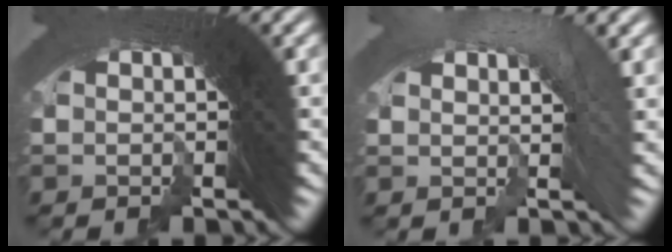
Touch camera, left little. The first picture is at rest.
{"total": 1.7, "force": [-1.6, 0.6, 0.1], "torque": [0.008, -0.003, -0.024]}